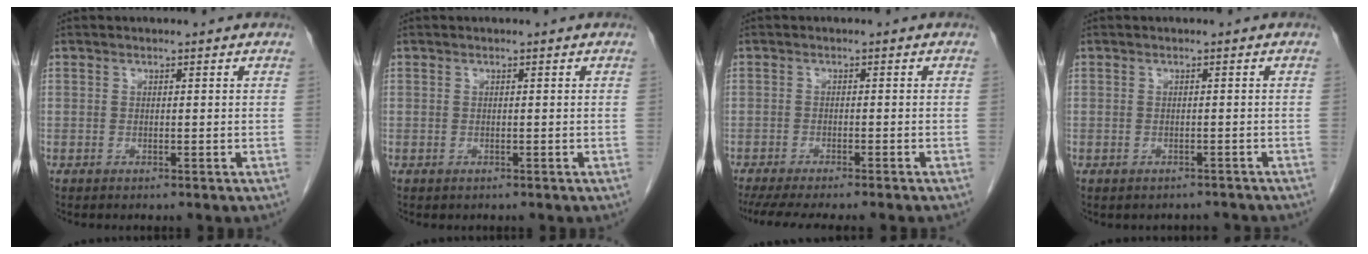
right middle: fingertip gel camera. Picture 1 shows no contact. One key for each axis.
{"total": 0.0}
{"total": 10.7, "fx": -9.2, "fy": 0.3, "fz": 5.4, "tx": -0.062, "ty": -0.018, "tz": -0.133}
{"total": 2.6, "fx": -2.3, "fy": 1.2, "fz": 0.2, "tx": -0.001, "ty": 0.004, "tz": -0.028}